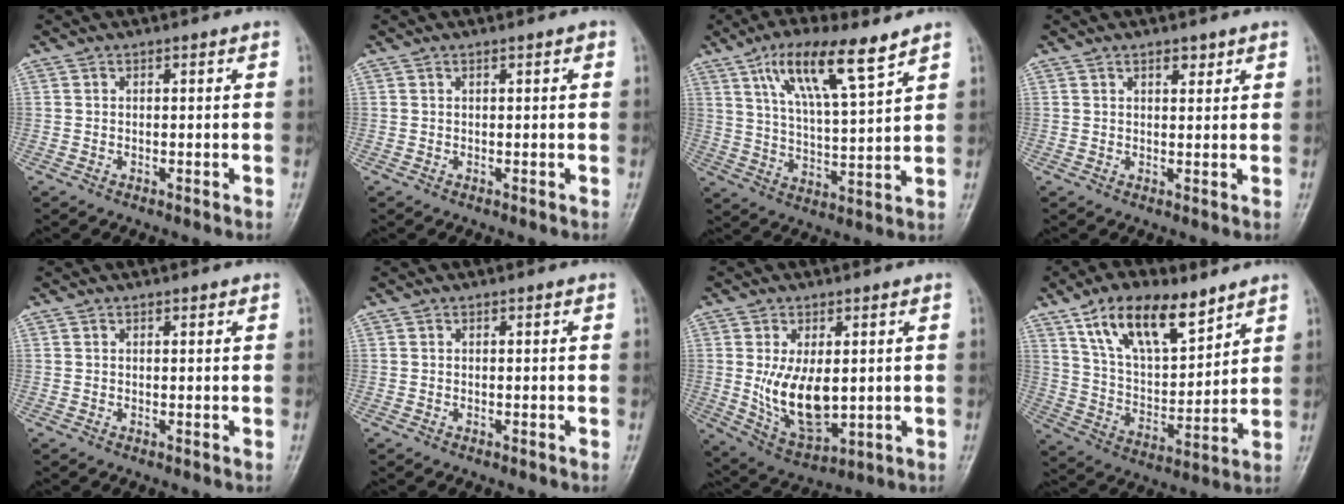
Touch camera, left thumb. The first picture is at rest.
{"total": 0.6, "force": [0.4, 0.2, 0.4], "torque": [-0.006, 0.000, 0.004]}
{"total": 13.5, "force": [8.3, 3.1, 10.2], "torque": [-0.170, -0.033, 0.152]}
{"total": 2.2, "force": [1.5, 1.0, 1.2], "torque": [-0.008, -0.009, 0.023]}
{"total": 0.7, "force": [0.6, 0.3, 0.3], "torque": [-0.004, -0.004, 0.007]}
{"total": 0.0}
{"total": 11.5, "force": [0.6, 6.2, 9.6], "torque": [-0.158, -0.021, 0.030]}
{"total": 16.6, "force": [10.5, 7.3, 10.6], "torque": [-0.149, -0.048, 0.195]}